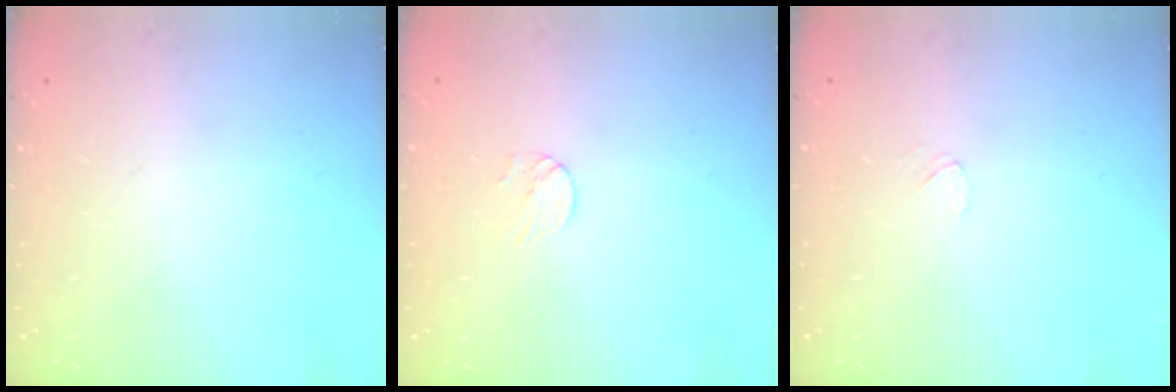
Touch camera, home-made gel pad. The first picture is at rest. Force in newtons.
{"total": 4.3, "press": 4.3, "slide": 0.4}
{"total": 3.4, "press": 3.4, "slide": 0.4}